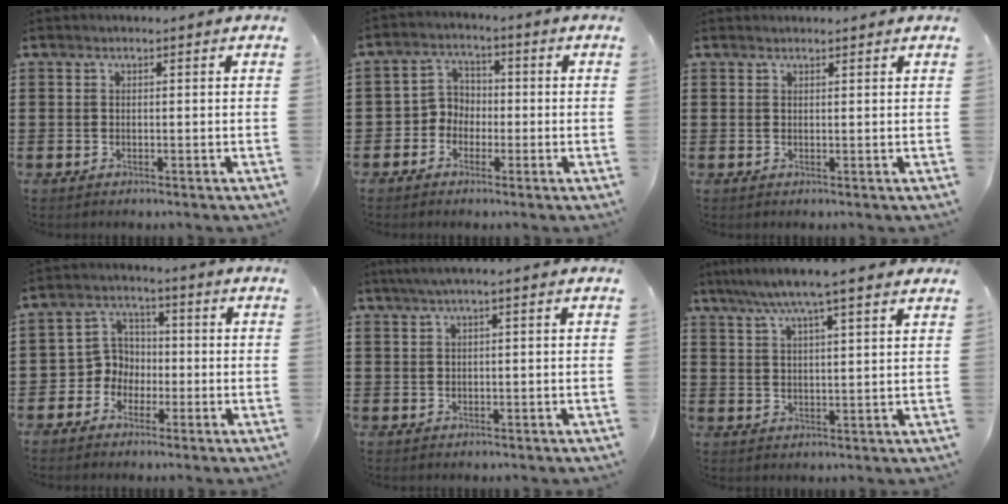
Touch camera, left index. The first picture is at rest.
{"total": 4.2, "force": [-1.8, 3.7, 1.0], "torque": [-0.041, 0.009, -0.042]}
{"total": 0.8, "force": [0.7, 0.0, 0.1], "torque": [-0.003, -0.001, 0.015]}
{"total": 5.0, "force": [-1.8, 4.5, 0.9], "torque": [-0.043, 0.008, -0.041]}
{"total": 1.6, "force": [0.4, 0.0, 1.6], "torque": [-0.027, -0.002, 0.007]}
{"total": 6.4, "force": [4.9, 0.0, 4.1], "torque": [-0.092, -0.011, 0.084]}